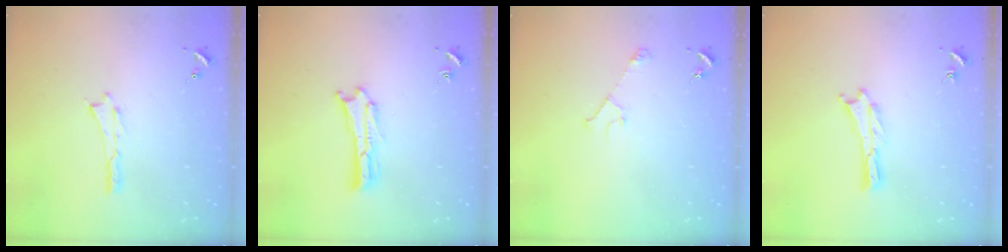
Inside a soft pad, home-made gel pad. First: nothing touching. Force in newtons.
{"total": 1.2, "press": 1.2, "slide": 0.2}
{"total": 3.2, "press": 3.2, "slide": 0.3}
{"total": 0.0}